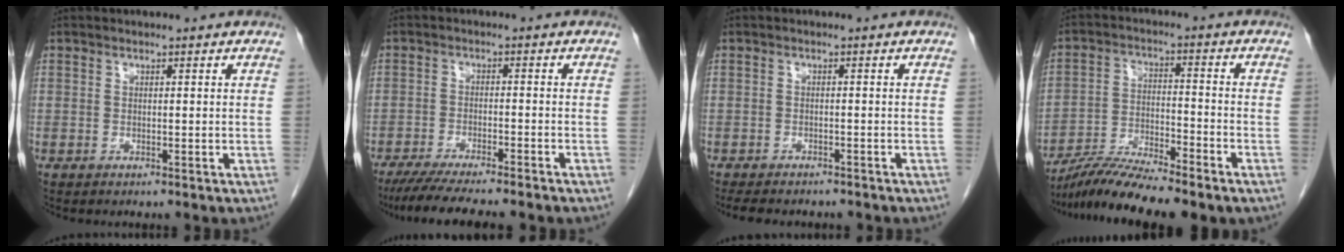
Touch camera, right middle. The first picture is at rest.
{"total": 11.0, "force": [-9.3, 0.4, 5.8], "torque": [-0.081, -0.023, -0.142]}
{"total": 8.6, "force": [-7.5, 2.5, 3.5], "torque": [-0.055, -0.005, -0.097]}
{"total": 9.3, "force": [-8.1, 0.0, 4.5], "torque": [-0.087, -0.012, -0.147]}